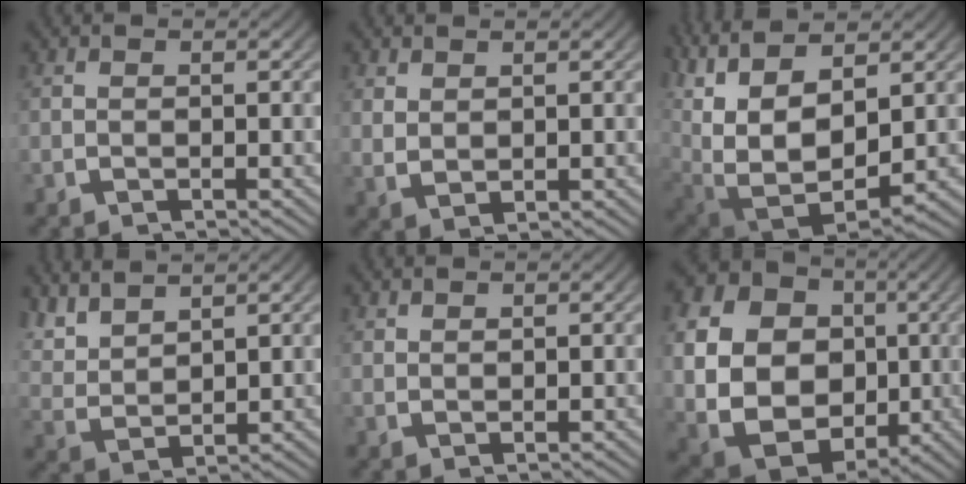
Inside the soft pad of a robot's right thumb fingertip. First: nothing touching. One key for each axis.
{"total": 1.8, "fx": 1.0, "fy": 1.0, "fz": 1.1, "tx": -0.023, "ty": -0.006, "tz": 0.032}
{"total": 15.5, "fx": 0.1, "fy": 11.2, "fz": 10.7, "tx": -0.262, "ty": -0.064, "tz": 0.028}
{"total": 4.5, "fx": 2.7, "fy": 2.5, "fz": 2.7, "tx": -0.062, "ty": -0.006, "tz": 0.064}
{"total": 0.9, "fx": 0.9, "fy": 0.1, "fz": 0.1, "tx": 0.005, "ty": 0.000, "tz": 0.021}
{"total": 20.9, "fx": -0.4, "fy": 17.1, "fz": 12.0, "tx": -0.282, "ty": -0.067, "tz": 0.006}